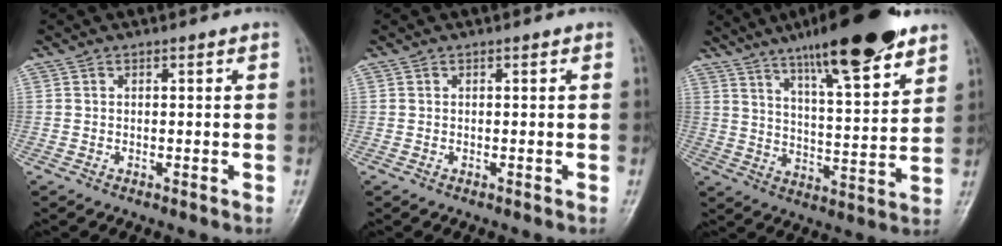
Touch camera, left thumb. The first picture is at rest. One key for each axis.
{"total": 0.0}
{"total": 19.4, "fx": 13.3, "fy": 3.7, "fz": 13.6, "tx": -0.187, "ty": -0.057, "tz": 0.211}